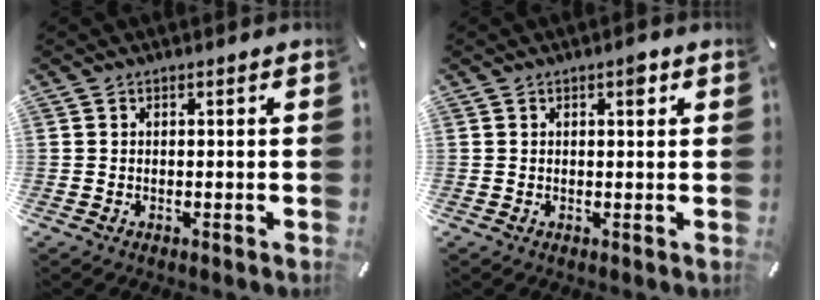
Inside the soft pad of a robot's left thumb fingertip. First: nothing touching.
{"total": 2.3, "force": [1.0, 1.0, 1.8], "torque": [-0.015, -0.003, 0.010]}